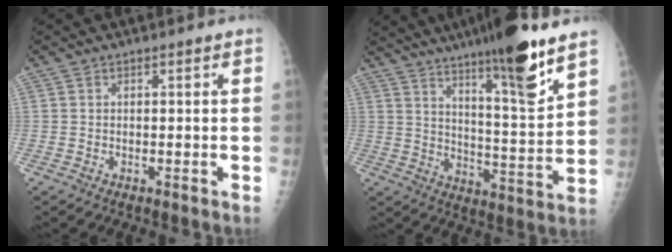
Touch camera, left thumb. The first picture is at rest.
{"total": 17.5, "force": [11.7, 2.1, 12.8], "torque": [-0.179, -0.073, 0.187]}